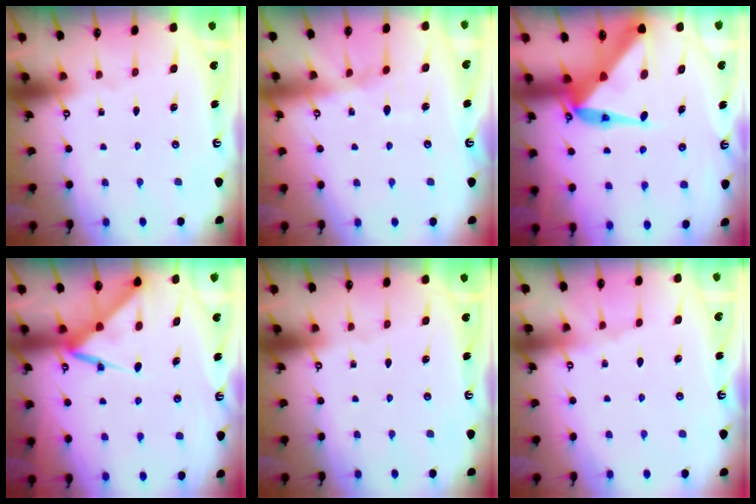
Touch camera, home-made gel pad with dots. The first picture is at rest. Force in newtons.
{"total": 7.1, "press": 7.1, "slide": 0.8}
{"total": 11.1, "press": 11.0, "slide": 1.1}
{"total": 7.3, "press": 7.3, "slide": 0.7}
{"total": 0.0}
{"total": 3.5, "press": 3.4, "slide": 0.7}